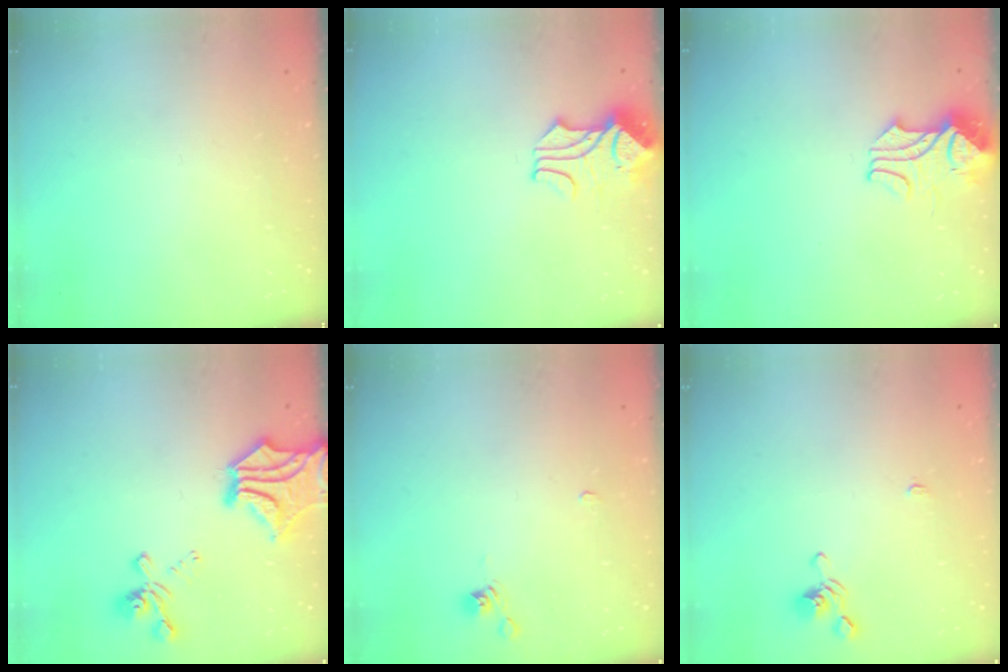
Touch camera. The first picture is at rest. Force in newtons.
{"total": 1.7, "press": 1.4, "slide": 1.0}
{"total": 2.4, "press": 2.3, "slide": 0.8}
{"total": 7.0, "press": 6.2, "slide": 3.4}
{"total": 2.3, "press": 2.3, "slide": 0.6}
{"total": 2.2, "press": 2.2, "slide": 0.4}